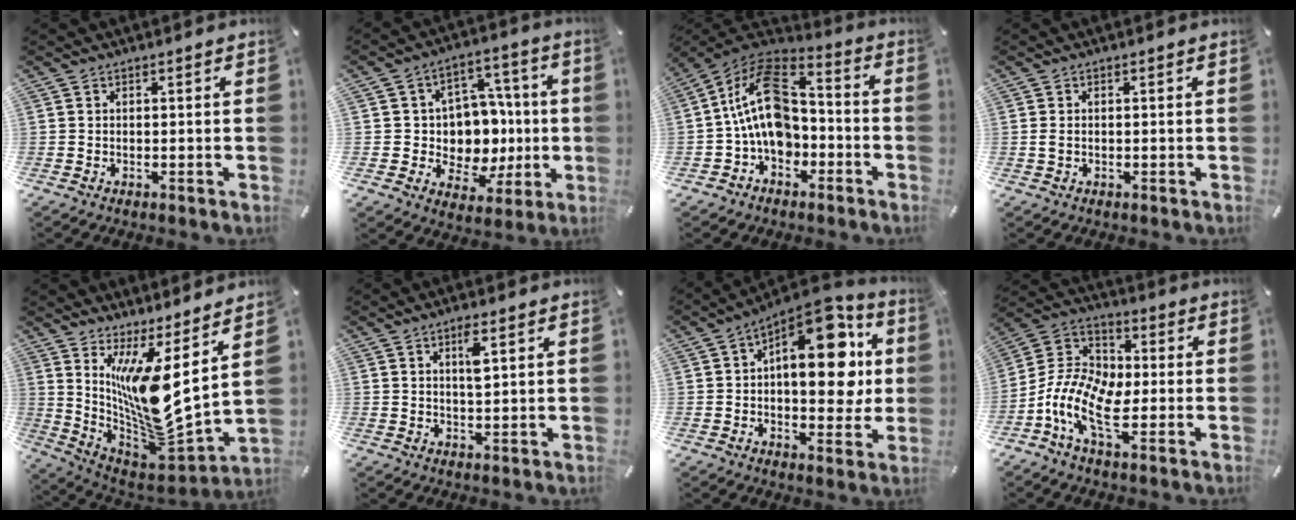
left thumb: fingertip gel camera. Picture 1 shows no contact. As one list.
[{"total": 11.5, "force": [0.2, 10.9, 3.7], "torque": [-0.040, -0.013, 0.016]}, {"total": 16.1, "force": [-0.9, 11.8, 10.9], "torque": [-0.211, 0.015, -0.015]}, {"total": 1.3, "force": [-0.1, 0.7, 1.1], "torque": [-0.022, 0.003, -0.002]}, {"total": 13.8, "force": [4.6, 3.4, 12.6], "torque": [-0.243, -0.089, 0.074]}, {"total": 4.6, "force": [1.9, 1.2, 4.0], "torque": [-0.070, -0.002, 0.027]}, {"total": 17.9, "force": [5.7, 9.3, 14.2], "torque": [-0.180, -0.046, 0.093]}, {"total": 12.0, "force": [-4.8, 6.6, 8.8], "torque": [-0.205, -0.002, -0.094]}]